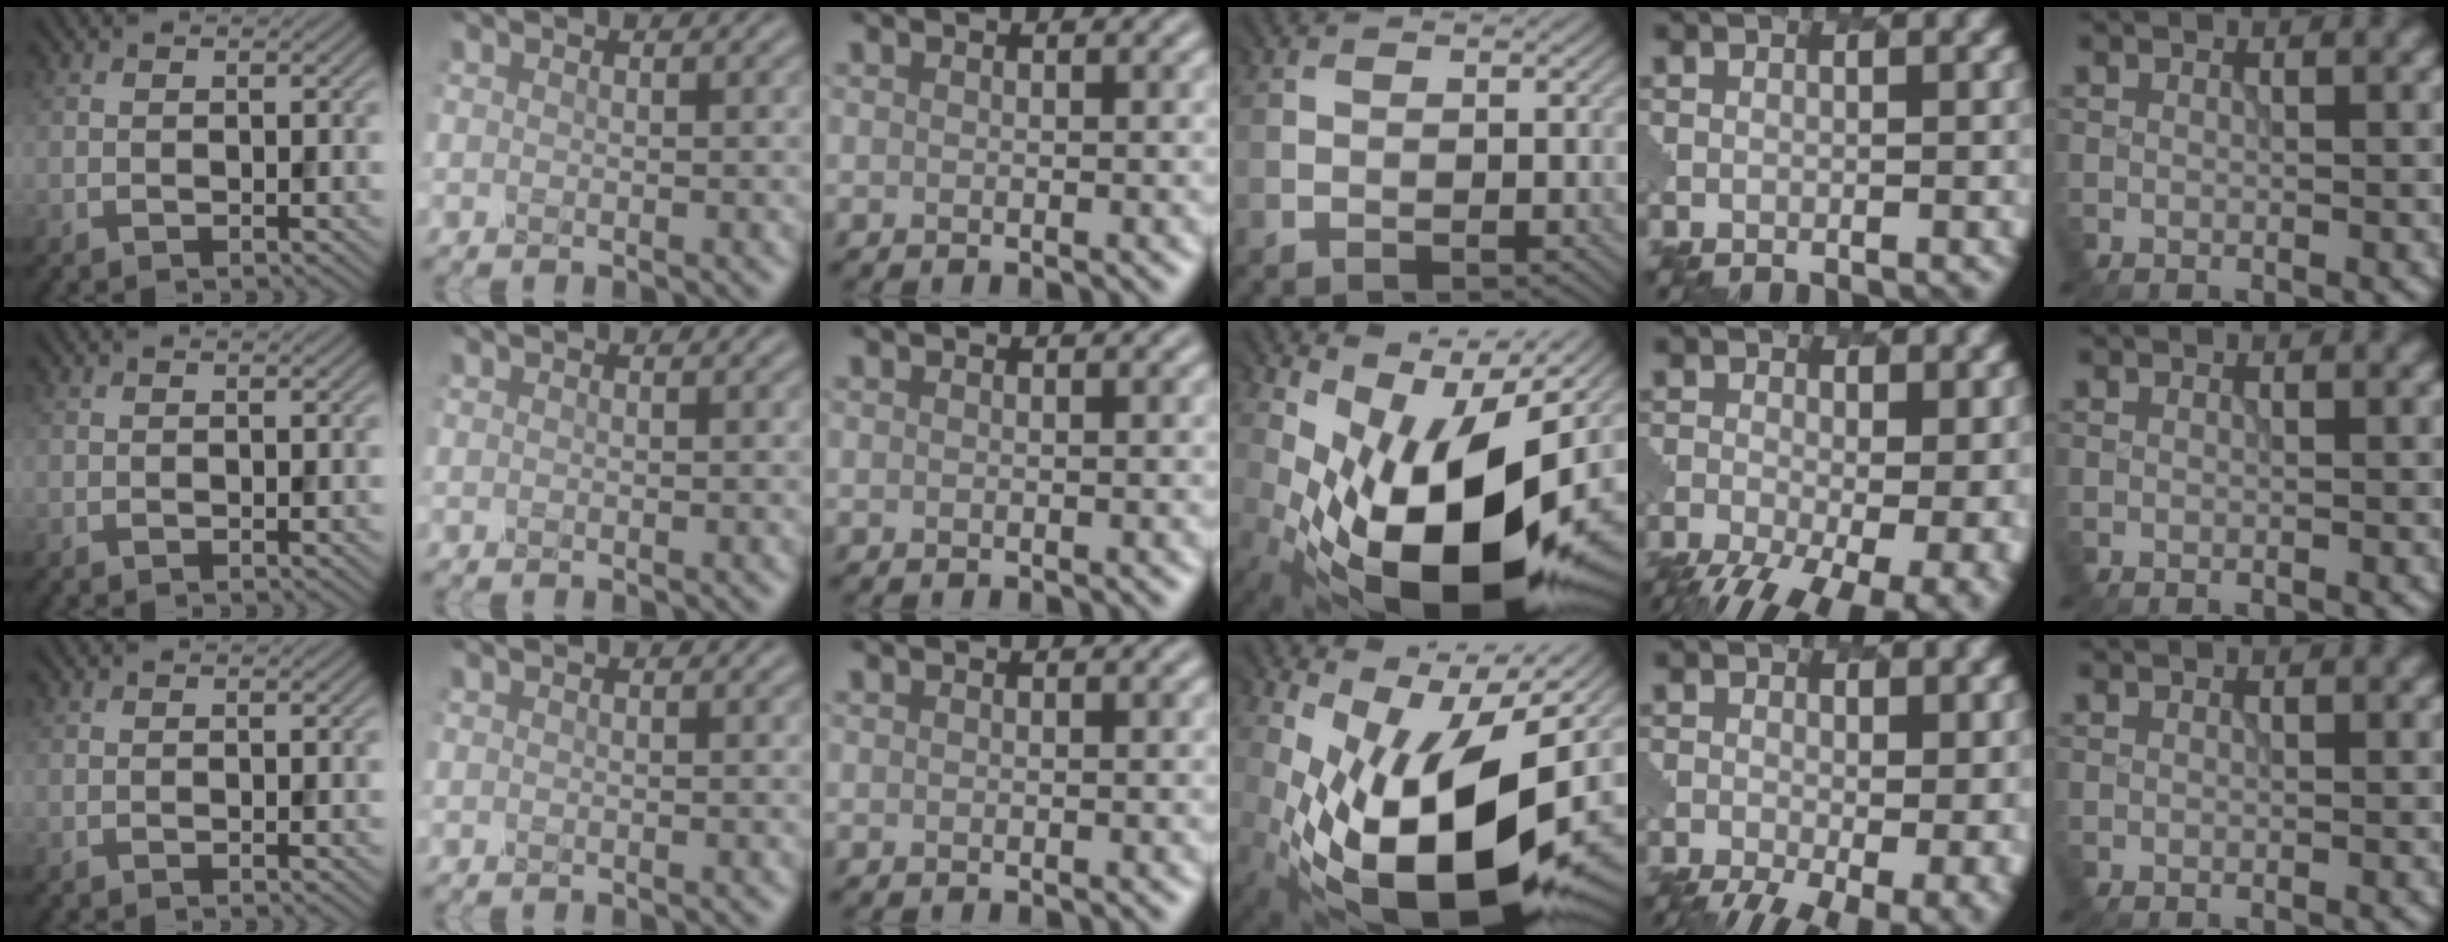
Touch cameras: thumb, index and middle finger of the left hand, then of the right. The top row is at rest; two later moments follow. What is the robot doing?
{"motion": "dispense", "object": "toothpaste"}